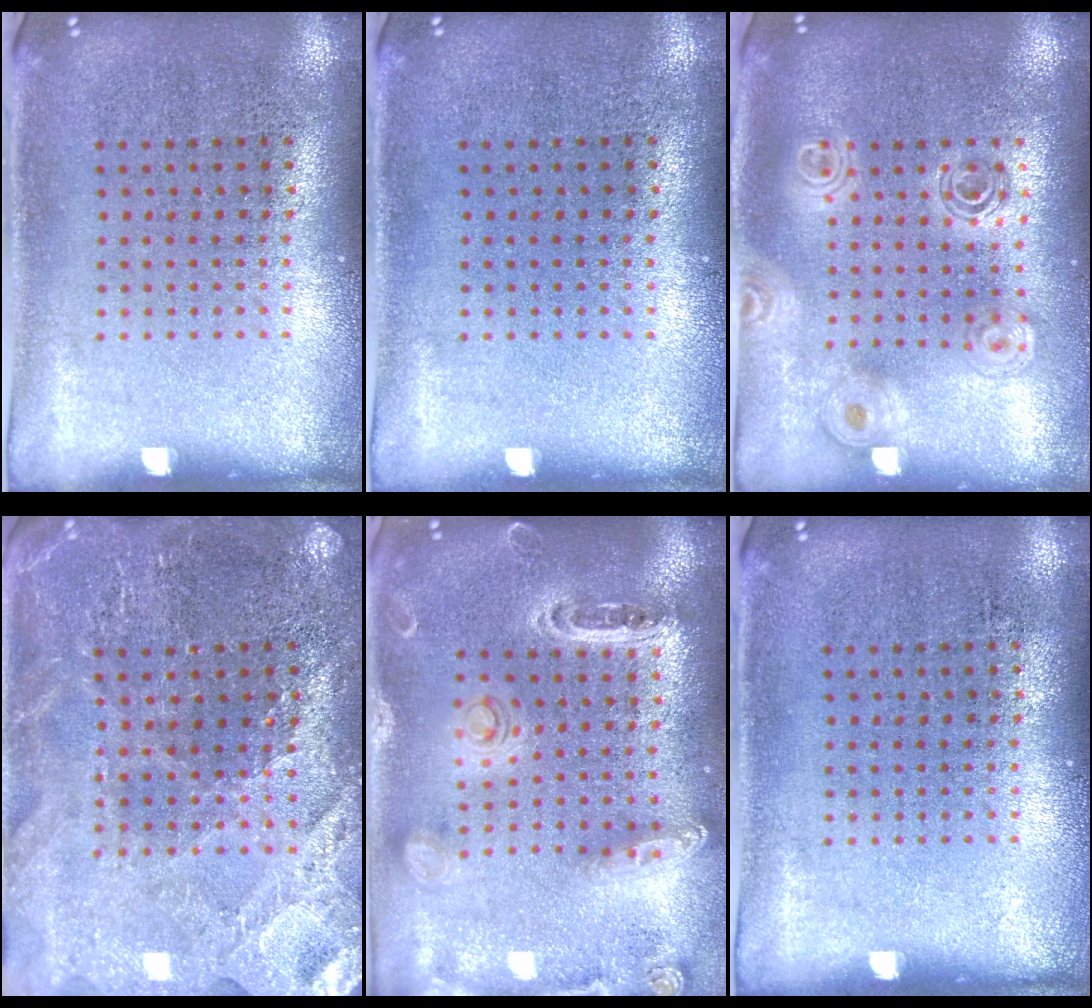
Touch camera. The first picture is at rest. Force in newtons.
{"total": 0.0}
{"total": 1.7, "press": 1.5, "slide": 0.8}
{"total": 2.7, "press": 2.6, "slide": 0.4}
{"total": 1.3, "press": 1.3, "slide": 0.1}
{"total": 0.0}